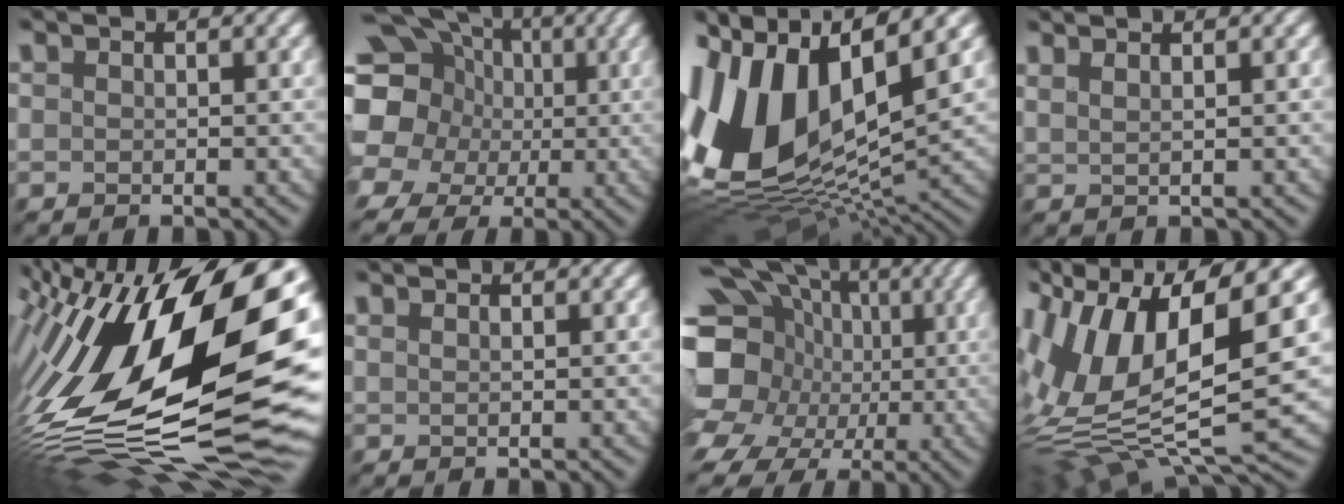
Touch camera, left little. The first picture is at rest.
{"total": 19.4, "force": [3.7, 17.4, 7.8], "torque": [-0.191, 0.016, 0.021]}
{"total": 15.1, "force": [1.7, 8.3, 12.6], "torque": [-0.269, 0.014, 0.019]}
{"total": 3.0, "force": [1.8, 1.1, 2.1], "torque": [-0.008, 0.021, -0.005]}
{"total": 20.5, "force": [-0.5, 9.4, 18.2], "torque": [-0.340, -0.013, -0.022]}
{"total": 0.0}
{"total": 18.4, "force": [-1.4, 16.0, 8.9], "torque": [-0.195, -0.002, -0.057]}
{"total": 14.1, "force": [0.8, 6.2, 12.6], "torque": [-0.264, -0.002, 0.011]}